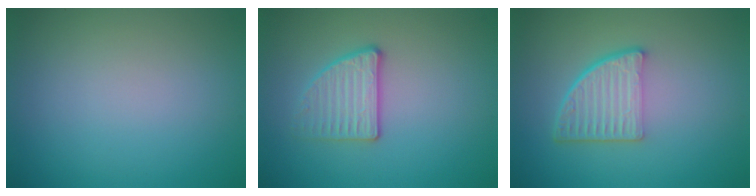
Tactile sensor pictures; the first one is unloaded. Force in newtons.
{"total": 2.7, "press": 2.5, "slide": 1.2}
{"total": 4.8, "press": 3.3, "slide": 3.5}